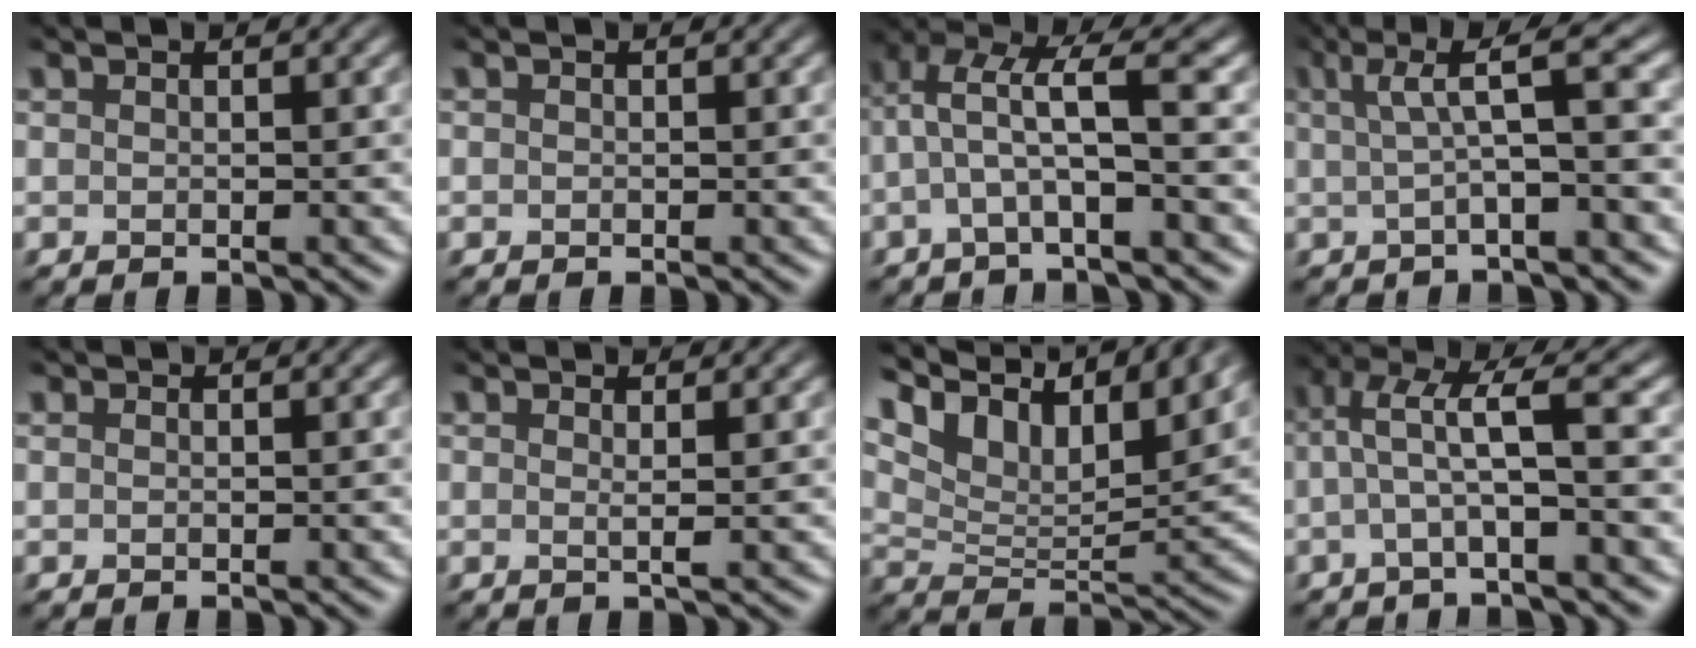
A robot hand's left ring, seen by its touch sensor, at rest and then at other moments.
{"total": 0.0}
{"total": 4.3, "force": [0.1, 0.4, 4.3], "torque": [-0.094, 0.023, -0.008]}
{"total": 4.2, "force": [0.6, 0.6, 4.1], "torque": [-0.066, 0.015, 0.008]}
{"total": 0.0}
{"total": 0.9, "force": [0.3, 0.1, 0.8], "torque": [-0.013, -0.004, 0.002]}
{"total": 10.8, "force": [7.3, 3.9, 6.9], "torque": [-0.124, 0.016, 0.134]}
{"total": 3.9, "force": [0.1, 0.2, 3.9], "torque": [-0.082, 0.019, -0.005]}